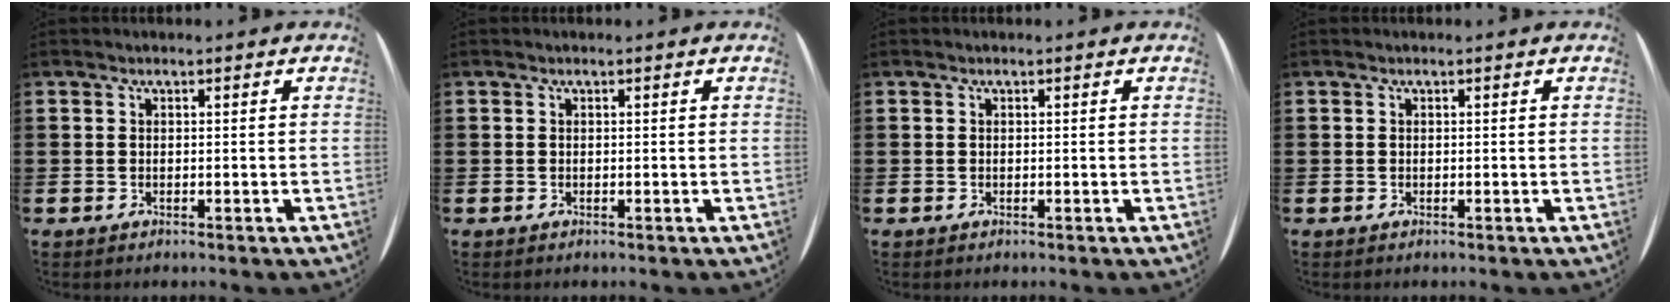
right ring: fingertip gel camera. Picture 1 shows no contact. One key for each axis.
{"total": 0.0}
{"total": 0.0}
{"total": 0.0}